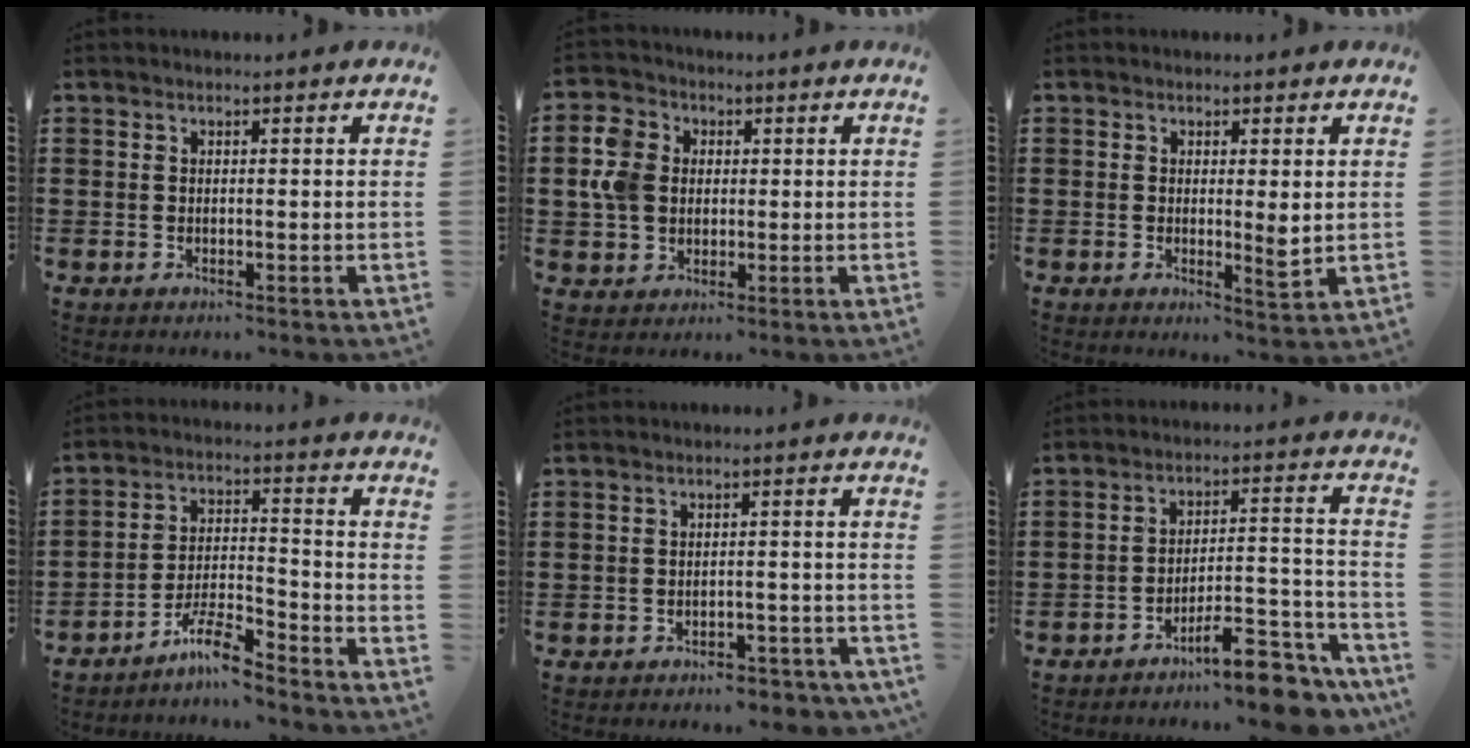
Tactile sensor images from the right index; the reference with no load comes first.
{"total": 6.5, "force": [0.6, 5.6, 3.3], "torque": [-0.100, 0.011, 0.007]}
{"total": 3.2, "force": [0.3, 0.5, 3.2], "torque": [-0.050, -0.006, 0.004]}
{"total": 6.9, "force": [-5.9, 0.9, 3.4], "torque": [-0.070, 0.002, -0.111]}
{"total": 2.7, "force": [-2.7, 0.3, 0.3], "torque": [-0.012, -0.001, -0.056]}
{"total": 9.7, "force": [-8.1, 1.6, 5.1], "torque": [-0.067, 0.027, -0.147]}